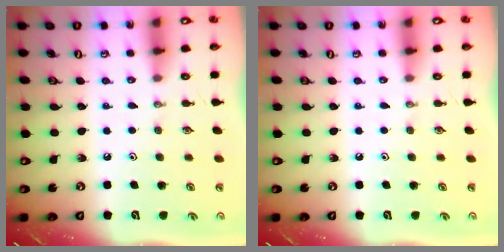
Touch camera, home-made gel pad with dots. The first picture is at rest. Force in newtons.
{"total": 0.0}